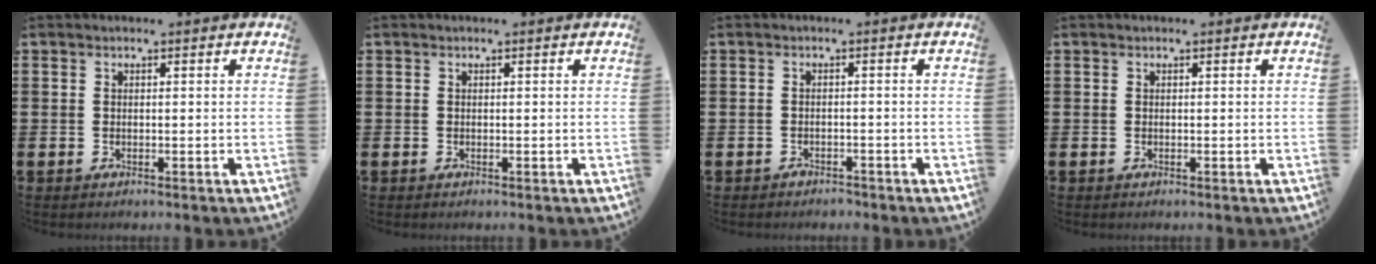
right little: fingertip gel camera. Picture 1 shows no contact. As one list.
[{"total": 0.0}, {"total": 1.0, "force": [-1.0, 0.2, -0.1], "torque": [-0.002, 0.002, -0.023]}, {"total": 0.0}]